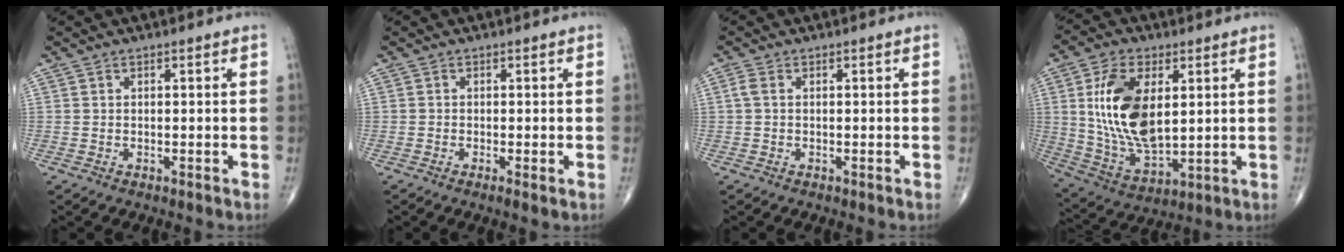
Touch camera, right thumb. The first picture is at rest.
{"total": 1.2, "force": [-0.4, 0.1, 1.1], "torque": [-0.031, -0.006, -0.013]}
{"total": 1.5, "force": [0.2, 0.9, 1.2], "torque": [-0.030, 0.003, 0.001]}
{"total": 17.1, "force": [3.4, 9.0, 14.1], "torque": [-0.257, -0.017, 0.073]}